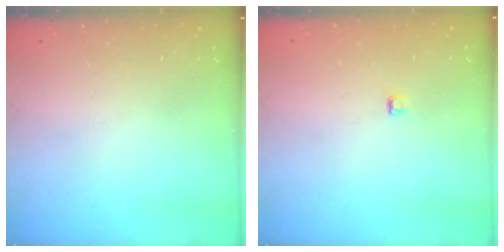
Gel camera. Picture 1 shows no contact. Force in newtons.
{"total": 2.8, "press": 2.7, "slide": 0.3}